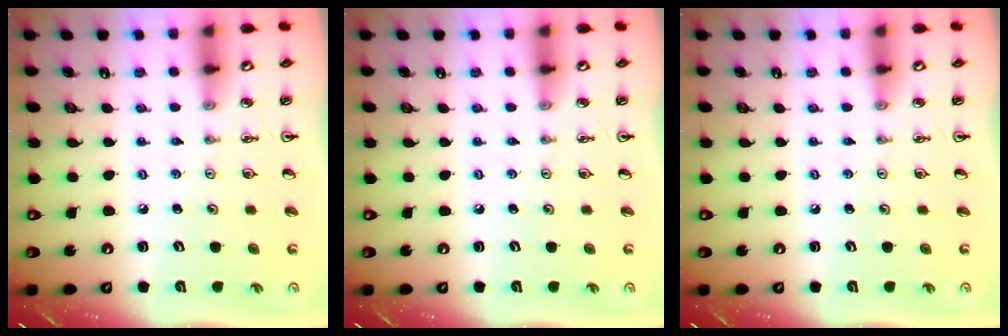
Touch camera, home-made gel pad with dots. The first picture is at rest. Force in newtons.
{"total": 0.0}
{"total": 0.0}